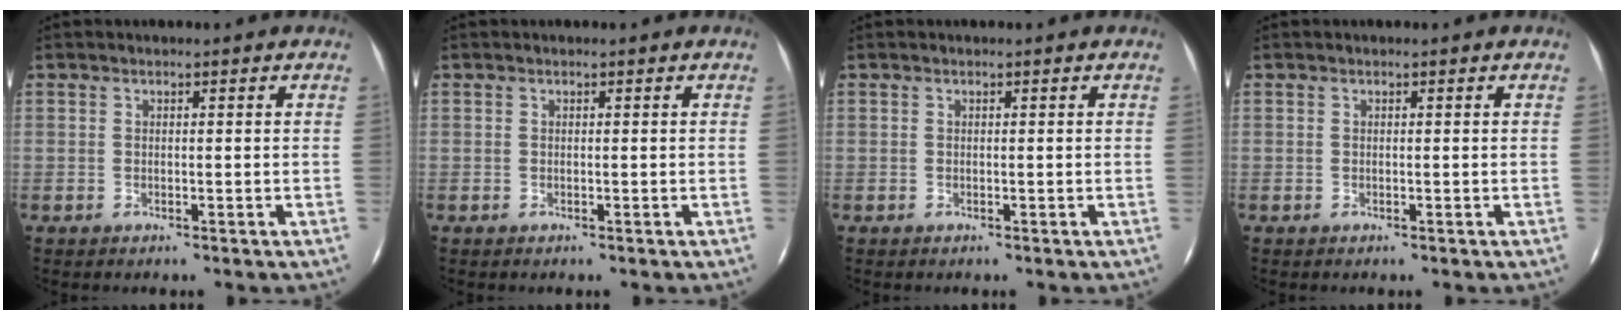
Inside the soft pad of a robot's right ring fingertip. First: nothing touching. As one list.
[{"total": 0.0}, {"total": 0.0}, {"total": 0.0}]